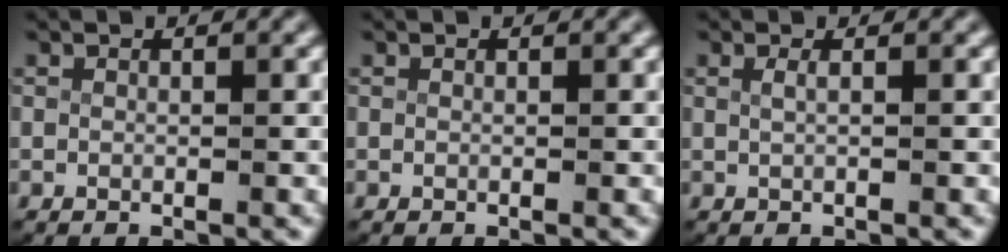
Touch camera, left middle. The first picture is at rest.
{"total": 0.0}
{"total": 0.7, "force": [0.1, -0.2, 0.7], "torque": [-0.018, -0.005, 0.005]}